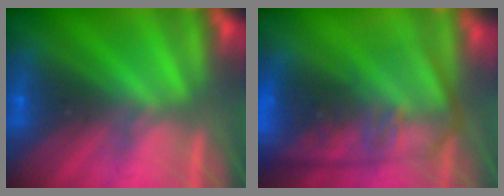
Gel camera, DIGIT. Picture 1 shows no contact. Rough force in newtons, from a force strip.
{"total": 6.8}